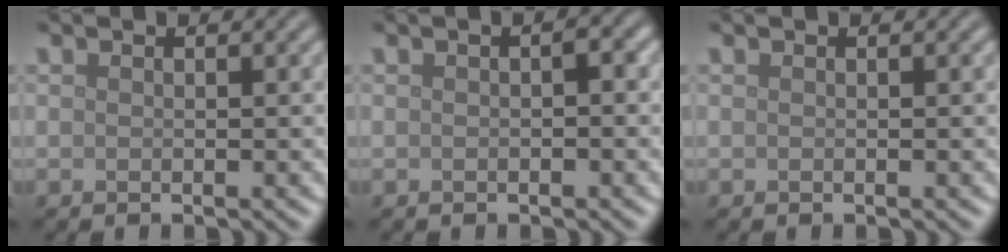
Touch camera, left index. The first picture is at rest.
{"total": 1.1, "force": [0.0, 0.4, 1.0], "torque": [-0.013, 0.003, 0.002]}
{"total": 0.0}